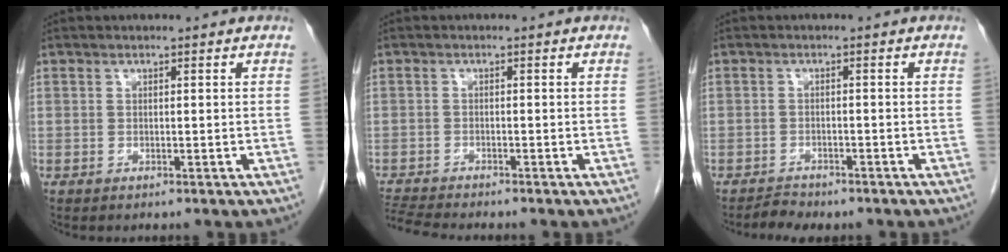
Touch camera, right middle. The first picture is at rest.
{"total": 5.0, "force": [-4.8, -0.4, 1.3], "torque": [-0.028, -0.018, -0.085]}
{"total": 2.1, "force": [-2.0, 0.6, 0.3], "torque": [-0.011, -0.003, -0.031]}